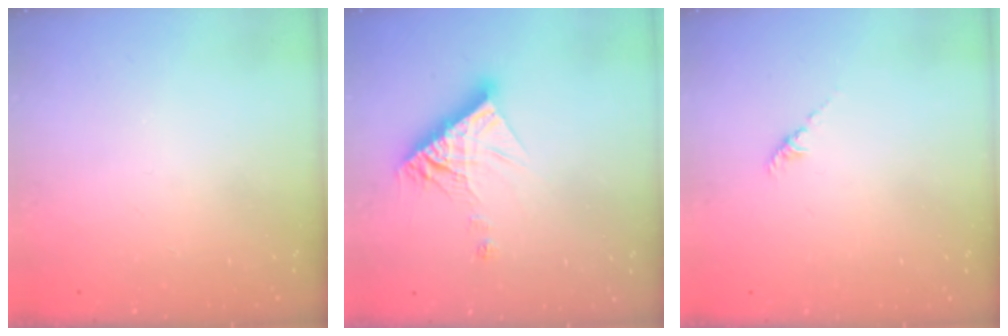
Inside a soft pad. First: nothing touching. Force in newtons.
{"total": 12.4, "press": 12.3, "slide": 1.0}
{"total": 1.2, "press": 1.1, "slide": 0.5}